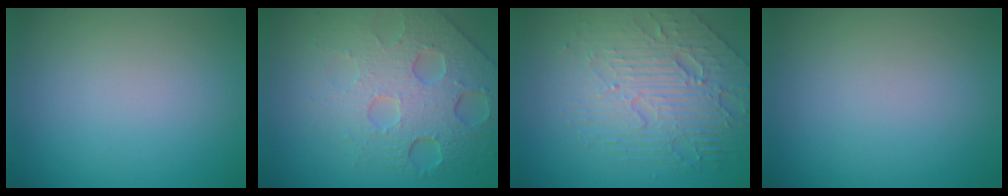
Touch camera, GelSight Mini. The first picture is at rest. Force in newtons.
{"total": 7.9, "press": 5.3, "slide": 5.9}
{"total": 6.4, "press": 4.8, "slide": 4.4}
{"total": 0.0}